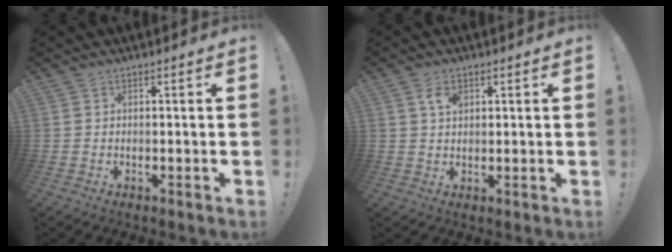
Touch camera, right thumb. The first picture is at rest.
{"total": 3.6, "force": [1.5, 2.1, 2.5], "torque": [-0.037, -0.001, 0.023]}